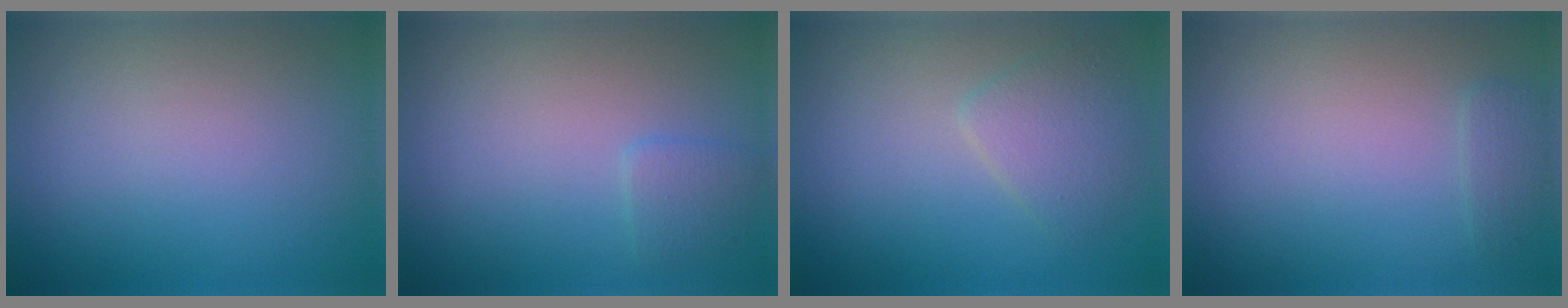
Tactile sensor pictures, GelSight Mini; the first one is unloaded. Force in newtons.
{"total": 1.2, "press": 1.2, "slide": 0.1}
{"total": 2.6, "press": 2.6, "slide": 0.1}
{"total": 1.1, "press": 1.1, "slide": 0.1}